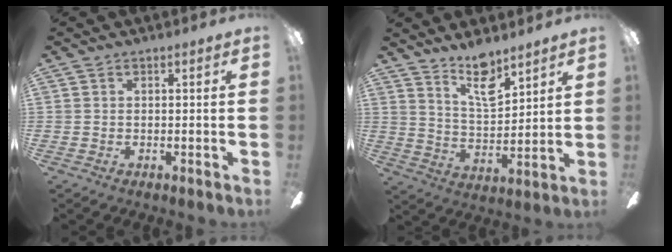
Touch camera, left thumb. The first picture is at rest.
{"total": 10.9, "force": [8.6, 3.5, 5.8], "torque": [-0.096, -0.052, 0.152]}